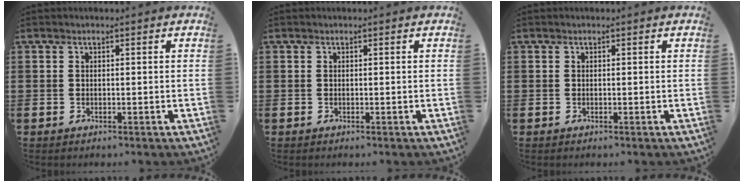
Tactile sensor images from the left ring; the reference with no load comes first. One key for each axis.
{"total": 0.0}
{"total": 0.0}